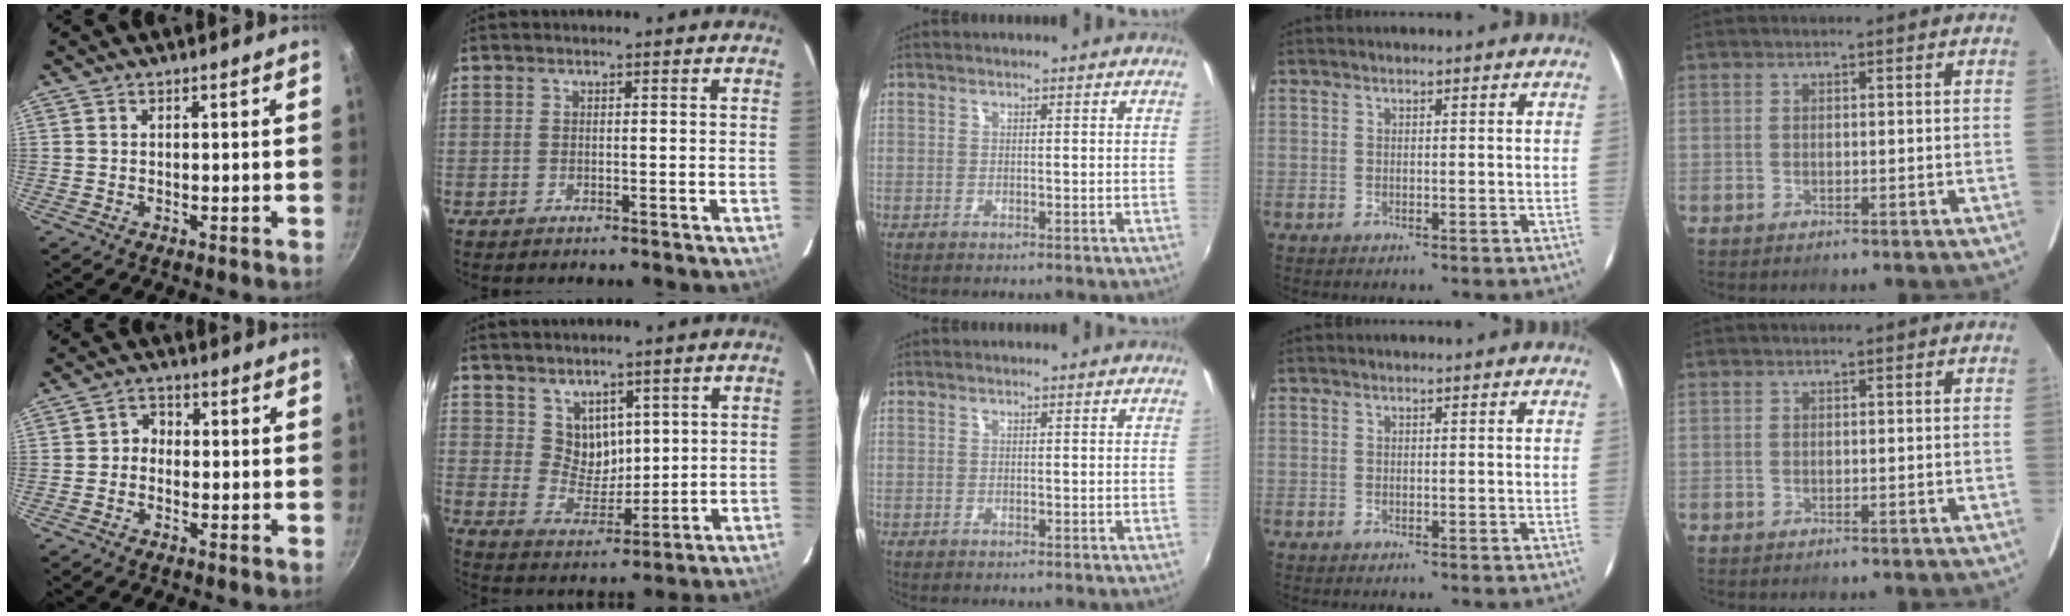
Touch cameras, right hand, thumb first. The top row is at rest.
{"thumb": {"total": 2.9, "force": [-0.7, 2.4, 1.3], "torque": [-0.008, 0.015, -0.022]}, "index": {"total": 6.4, "force": [3.7, 4.6, 2.4], "torque": [-0.033, 0.002, 0.080]}}